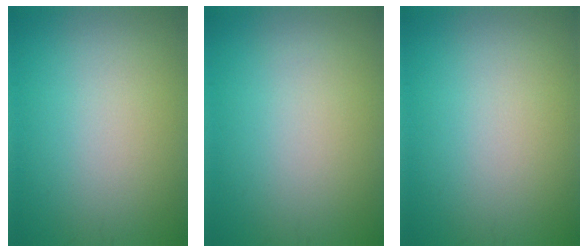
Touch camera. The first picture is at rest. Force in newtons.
{"total": 0.0}
{"total": 0.0}